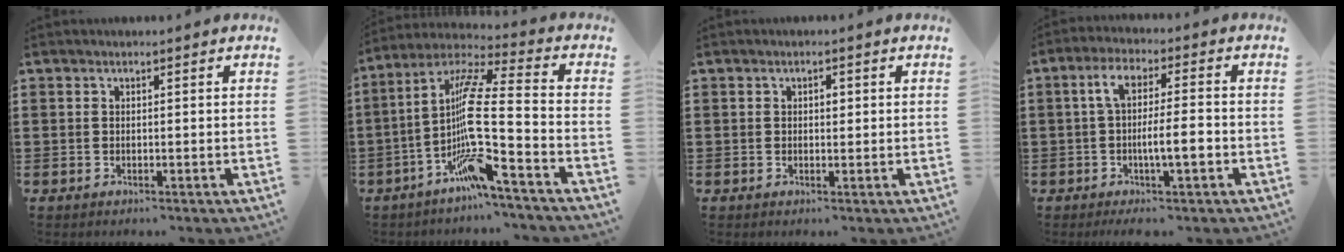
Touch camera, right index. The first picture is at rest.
{"total": 12.1, "force": [-5.2, 0.1, 10.9], "torque": [-0.245, -0.038, -0.118]}
{"total": 1.0, "force": [0.2, 0.6, 0.8], "torque": [-0.009, 0.000, 0.002]}
{"total": 7.5, "force": [-1.6, 1.9, 7.1], "torque": [-0.122, 0.009, -0.031]}